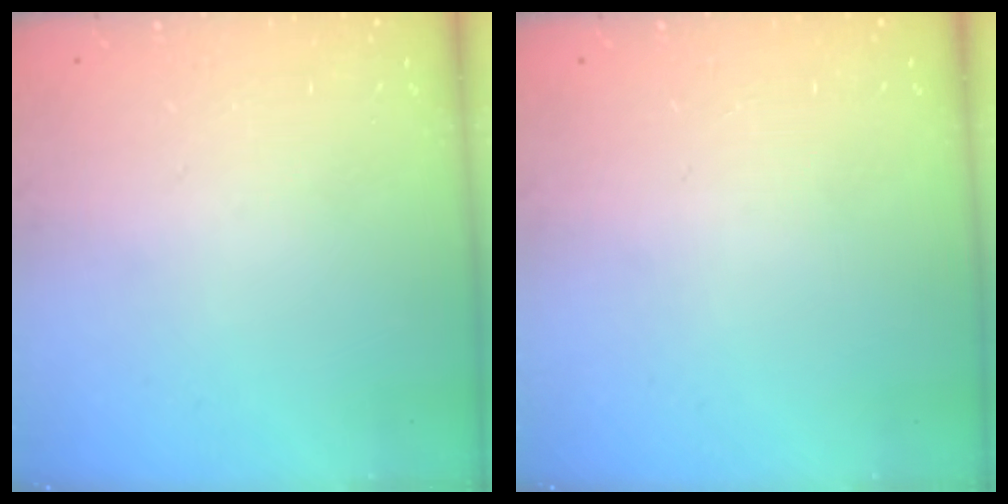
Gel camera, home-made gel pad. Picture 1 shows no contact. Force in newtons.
{"total": 0.0}